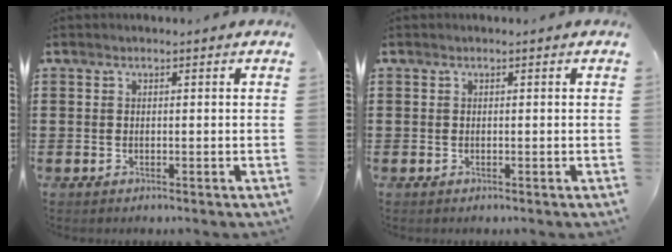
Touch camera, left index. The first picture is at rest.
{"total": 0.0}